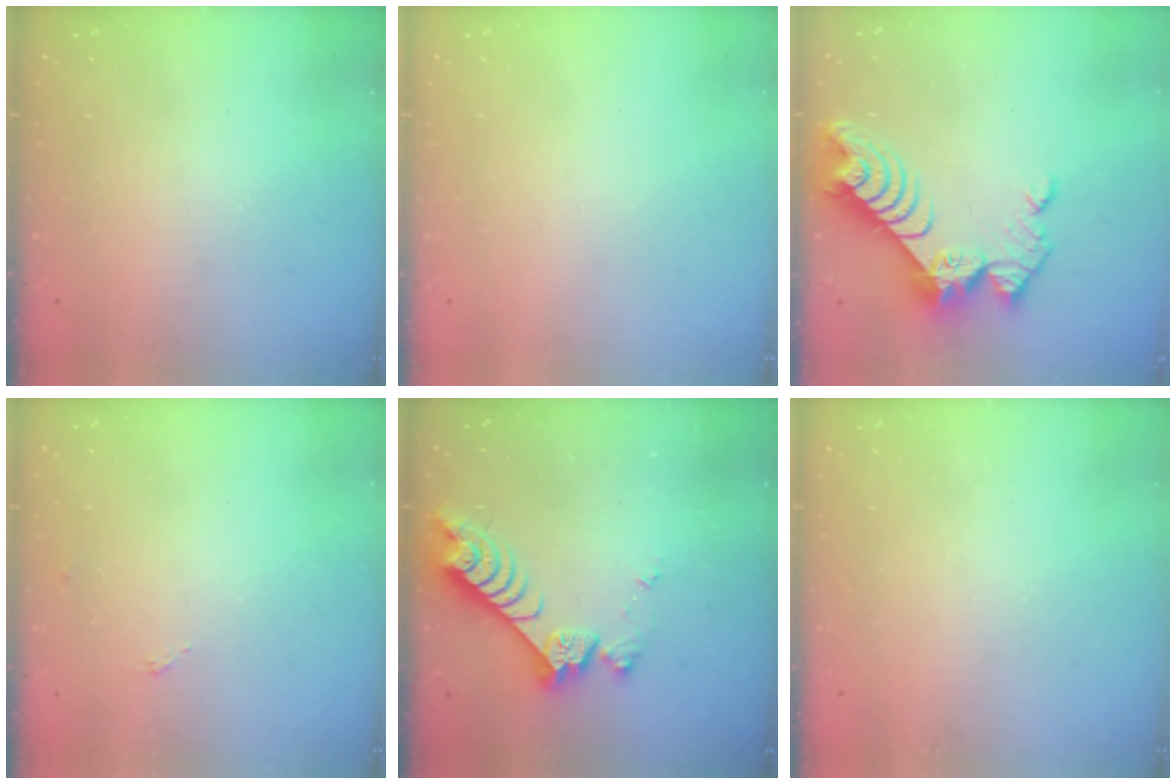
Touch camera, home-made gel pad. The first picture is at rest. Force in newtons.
{"total": 0.0}
{"total": 12.7, "press": 12.7, "slide": 0.8}
{"total": 3.3, "press": 3.3, "slide": 0.7}
{"total": 7.3, "press": 7.2, "slide": 1.2}
{"total": 0.0}